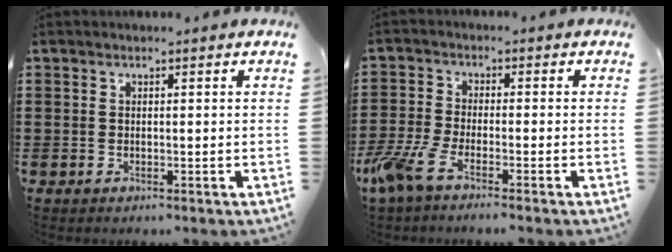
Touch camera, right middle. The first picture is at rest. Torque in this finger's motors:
{"motor_torque": [1.79, -0.35, 0.59, 0.21]}